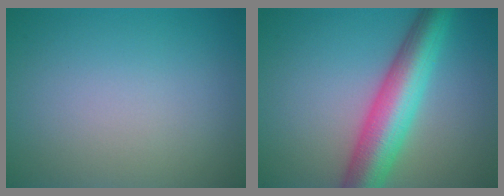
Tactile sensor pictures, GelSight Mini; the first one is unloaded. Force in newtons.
{"total": 7.9, "press": 7.9, "slide": 0.3}